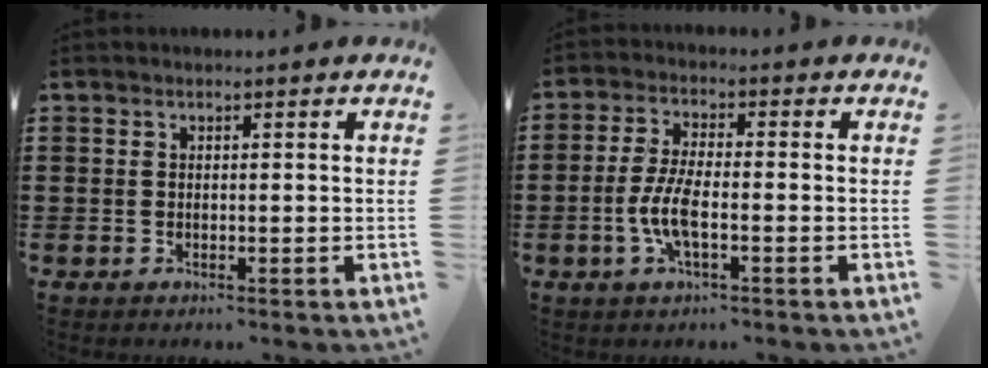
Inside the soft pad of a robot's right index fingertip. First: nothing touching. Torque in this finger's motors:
{"motor_torque": [2.14, 0.00, 0.20, 0.07]}